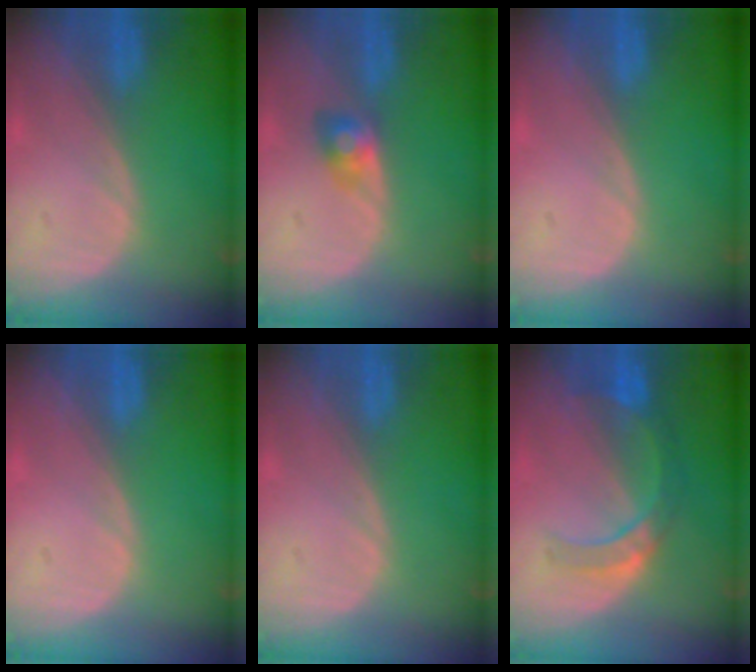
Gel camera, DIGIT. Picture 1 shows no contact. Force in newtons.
{"total": 2.7, "press": 2.7, "slide": 0.0}
{"total": 0.0}
{"total": 0.0}
{"total": 0.0}
{"total": 5.4, "press": 5.3, "slide": 1.0}